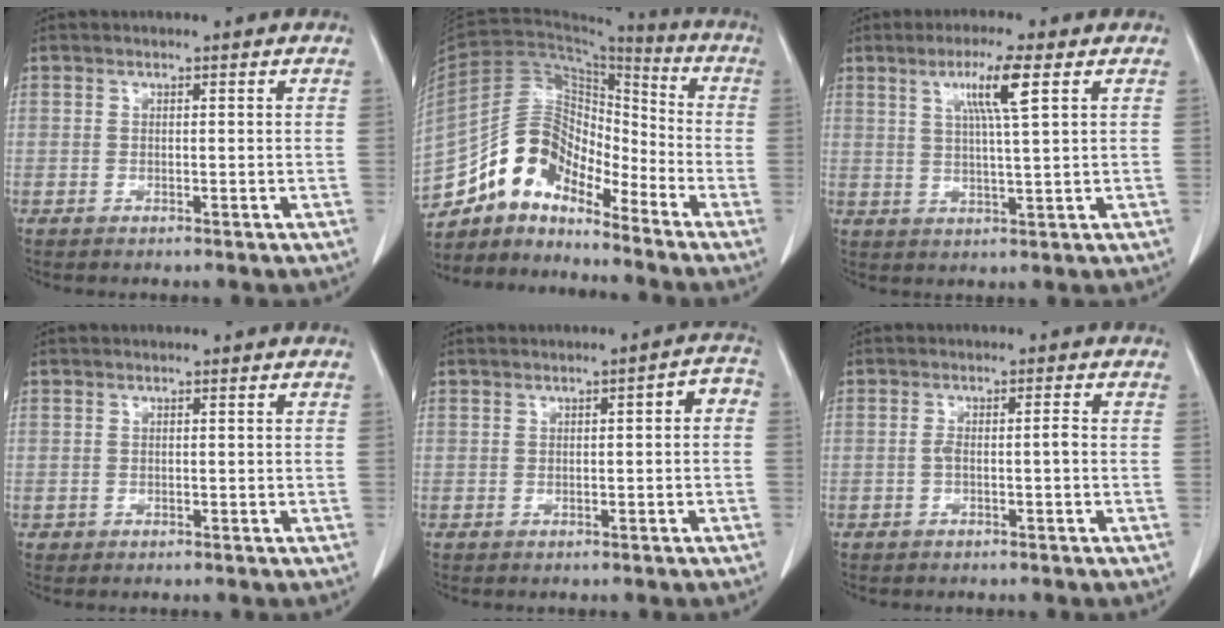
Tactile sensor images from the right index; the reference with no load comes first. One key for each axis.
{"total": 14.8, "fx": -11.5, "fy": 6.7, "fz": 6.4, "tx": -0.126, "ty": 0.060, "tz": -0.214}
{"total": 7.1, "fx": 3.0, "fy": -0.1, "fz": 6.5, "tx": -0.120, "ty": 0.002, "tz": 0.055}
{"total": 0.8, "fx": -0.1, "fy": 0.8, "fz": 0.1, "tx": 0.001, "ty": 0.006, "tz": -0.001}
{"total": 4.0, "fx": -0.1, "fy": 1.5, "fz": 3.7, "tx": -0.047, "ty": 0.029, "tz": -0.003}
{"total": 2.6, "fx": -0.7, "fy": 0.6, "fz": 2.4, "tx": -0.050, "ty": 0.010, "tz": -0.009}